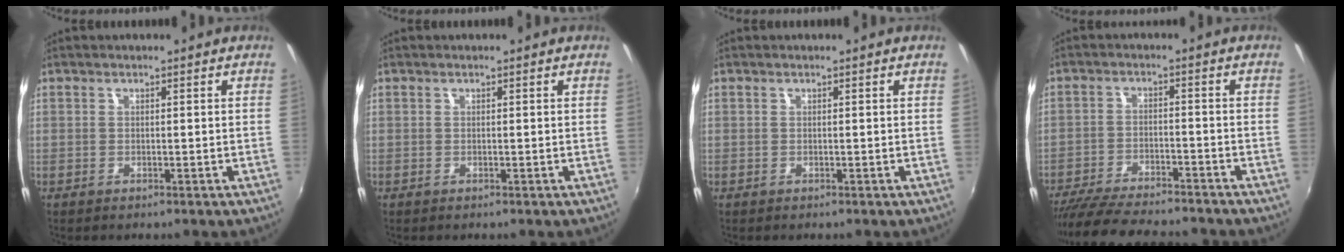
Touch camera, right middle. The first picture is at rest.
{"total": 0.0}
{"total": 0.0}
{"total": 16.1, "force": [-14.2, 3.0, 7.0], "torque": [-0.147, -0.027, -0.225]}